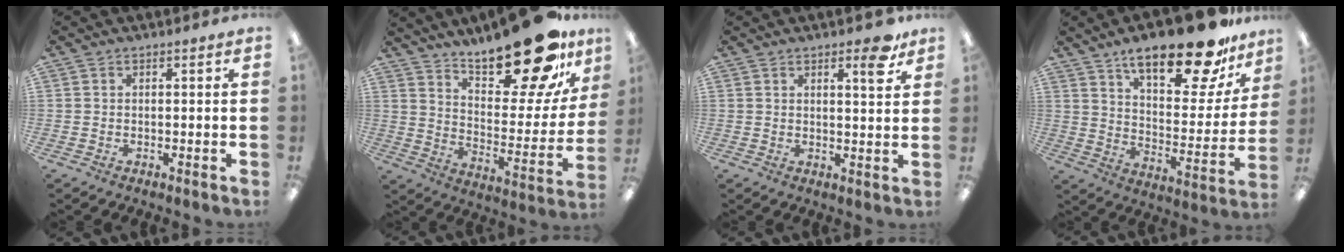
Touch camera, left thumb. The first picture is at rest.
{"total": 25.7, "force": [19.9, 8.5, 13.9], "torque": [-0.188, -0.134, 0.328]}
{"total": 6.1, "force": [4.0, 1.7, 4.2], "torque": [-0.046, -0.023, 0.059]}
{"total": 23.3, "force": [17.2, 7.6, 13.8], "torque": [-0.201, -0.111, 0.283]}